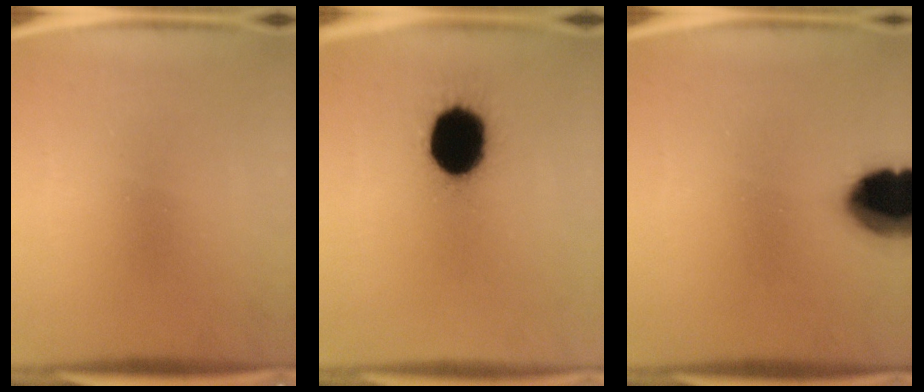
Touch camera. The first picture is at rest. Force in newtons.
{"total": 19.4}
{"total": 14.7}